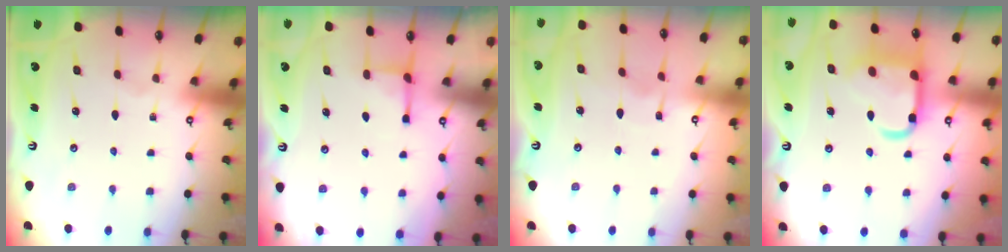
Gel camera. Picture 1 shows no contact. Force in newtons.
{"total": 3.0, "press": 3.0, "slide": 0.4}
{"total": 3.9, "press": 3.9, "slide": 0.3}
{"total": 16.3, "press": 16.2, "slide": 1.4}